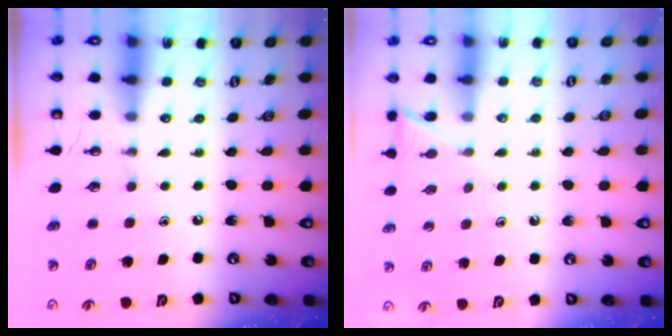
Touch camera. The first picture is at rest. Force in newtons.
{"total": 5.7, "press": 5.7, "slide": 0.5}